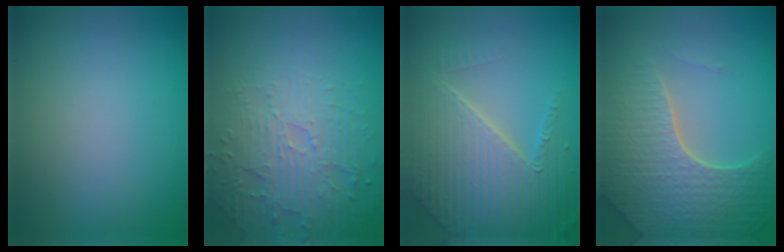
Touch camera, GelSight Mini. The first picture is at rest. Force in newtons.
{"total": 4.7, "press": 3.7, "slide": 2.9}
{"total": 7.0, "press": 5.4, "slide": 4.4}
{"total": 7.6, "press": 5.6, "slide": 5.1}